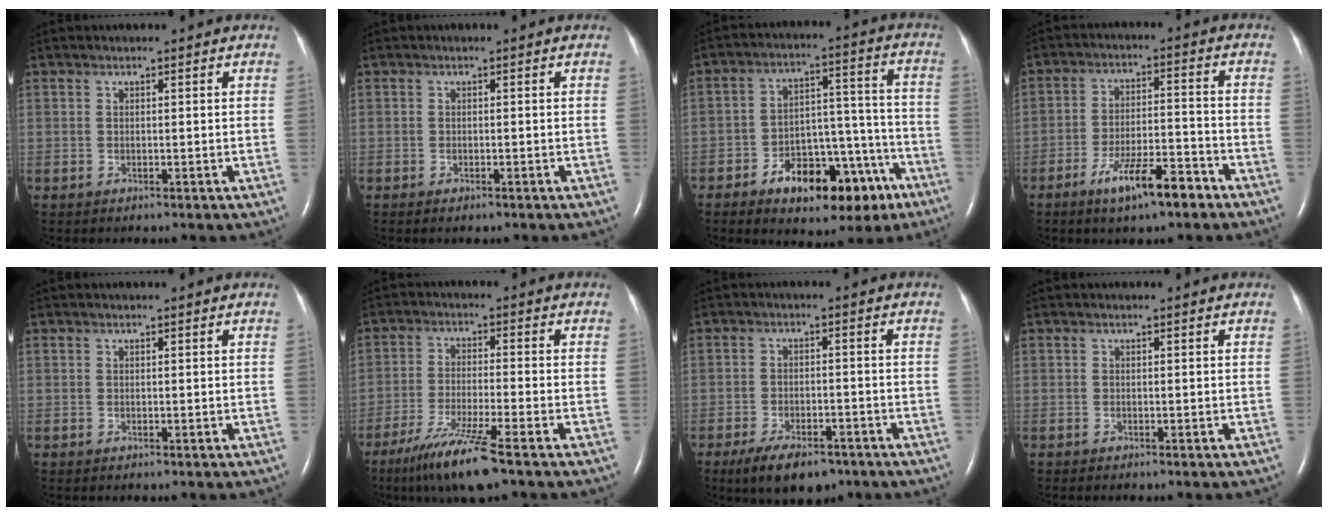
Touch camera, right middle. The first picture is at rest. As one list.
[{"total": 0.9, "force": [-0.6, 0.3, 0.6], "torque": [-0.012, -0.001, -0.006]}, {"total": 15.1, "force": [-8.7, 6.9, 10.2], "torque": [-0.132, 0.035, -0.121]}, {"total": 9.2, "force": [-6.0, 1.8, 6.7], "torque": [-0.117, -0.003, -0.100]}, {"total": 0.0}, {"total": 9.4, "force": [-6.5, -0.6, 6.8], "torque": [-0.133, -0.033, -0.119]}, {"total": 8.3, "force": [-6.0, 3.4, 4.7], "torque": [-0.083, -0.006, -0.096]}, {"total": 0.0}]